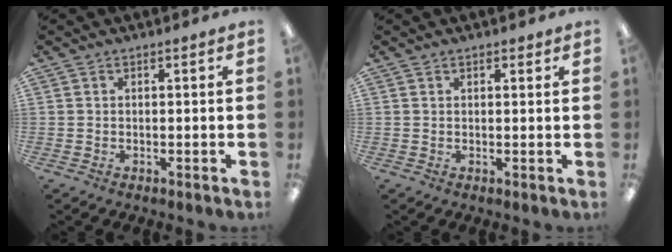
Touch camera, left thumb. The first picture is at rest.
{"total": 1.3, "force": [0.9, 0.7, 0.6], "torque": [-0.004, -0.001, 0.015]}